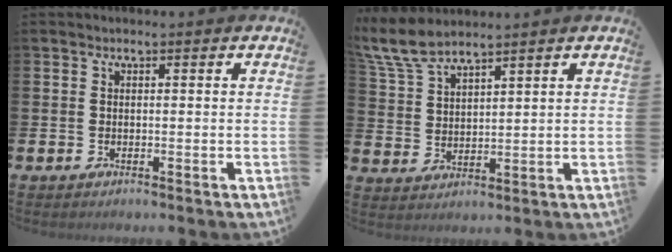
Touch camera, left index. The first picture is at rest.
{"total": 6.8, "force": [6.2, 1.4, 2.6], "torque": [-0.073, -0.019, 0.115]}